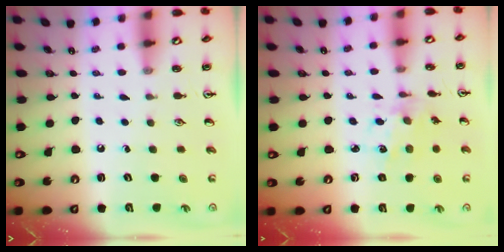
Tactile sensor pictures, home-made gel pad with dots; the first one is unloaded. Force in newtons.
{"total": 4.0, "press": 3.9, "slide": 1.0}